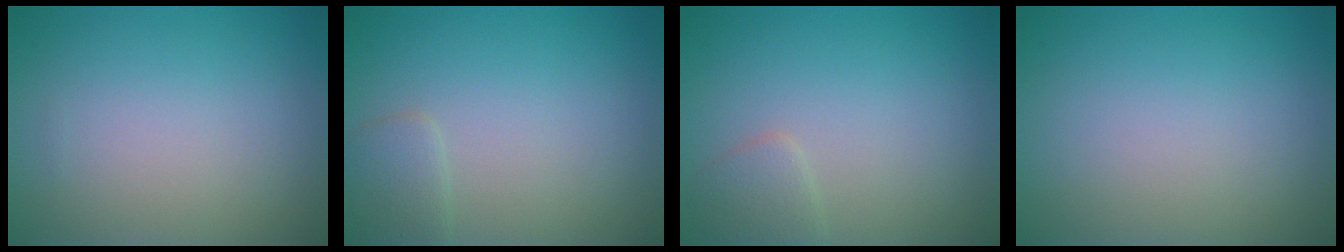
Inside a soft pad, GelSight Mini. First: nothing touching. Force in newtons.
{"total": 1.4, "press": 1.4, "slide": 0.0}
{"total": 1.5, "press": 1.5, "slide": 0.0}
{"total": 0.0}